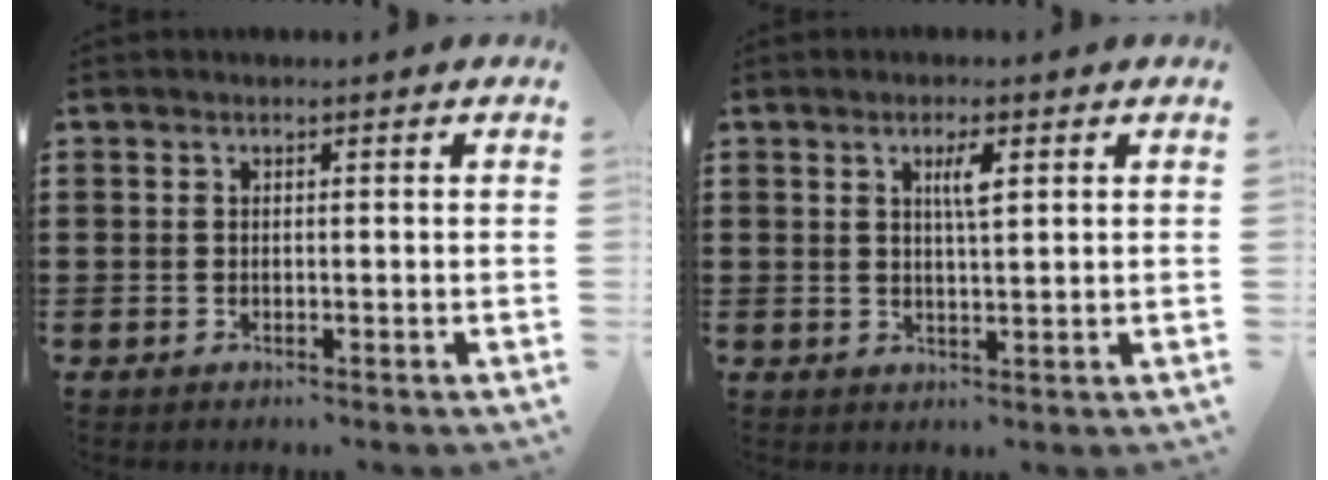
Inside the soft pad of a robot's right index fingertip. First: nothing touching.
{"total": 3.2, "force": [1.2, 0.7, 2.9], "torque": [-0.052, 0.002, 0.016]}